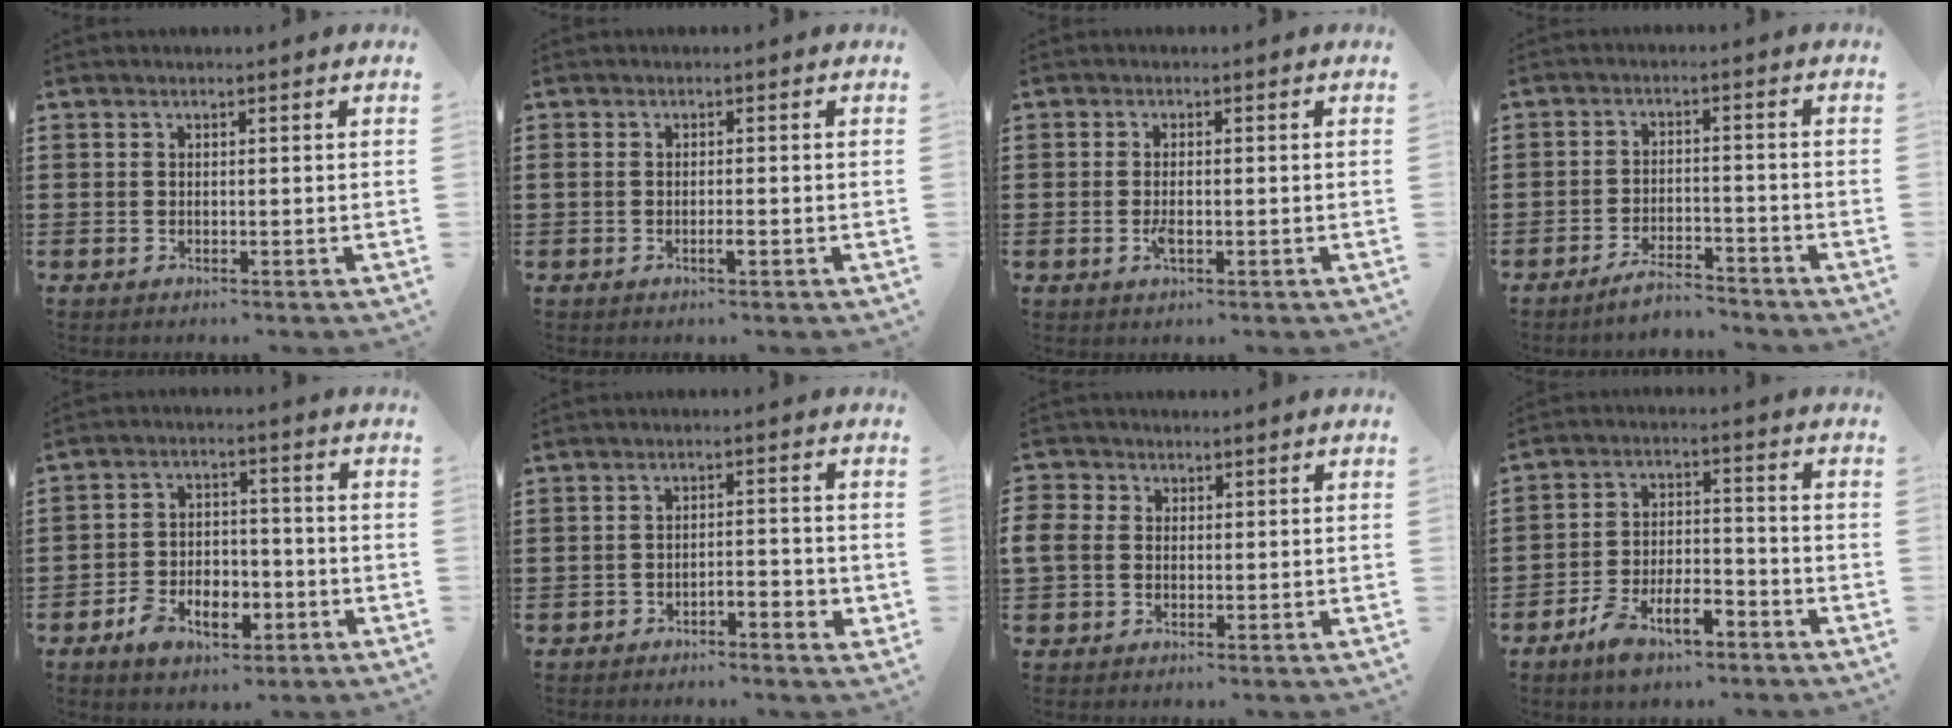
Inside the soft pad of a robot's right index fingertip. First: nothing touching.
{"total": 1.5, "force": [-0.7, 0.1, 1.3], "torque": [-0.025, -0.004, -0.012]}
{"total": 2.3, "force": [-0.7, 0.7, 2.0], "torque": [-0.045, -0.006, -0.014]}
{"total": 4.2, "force": [-4.1, 0.2, 1.0], "torque": [-0.024, 0.001, -0.083]}
{"total": 6.1, "force": [-3.4, 3.9, 3.3], "torque": [-0.069, 0.014, -0.065]}
{"total": 2.2, "force": [-1.9, 0.6, 0.9], "torque": [-0.020, 0.006, -0.040]}
{"total": 2.8, "force": [-0.2, 2.3, 1.5], "torque": [-0.050, 0.002, -0.011]}
{"total": 6.7, "force": [-4.7, 2.7, 3.9], "torque": [-0.082, 0.015, -0.091]}